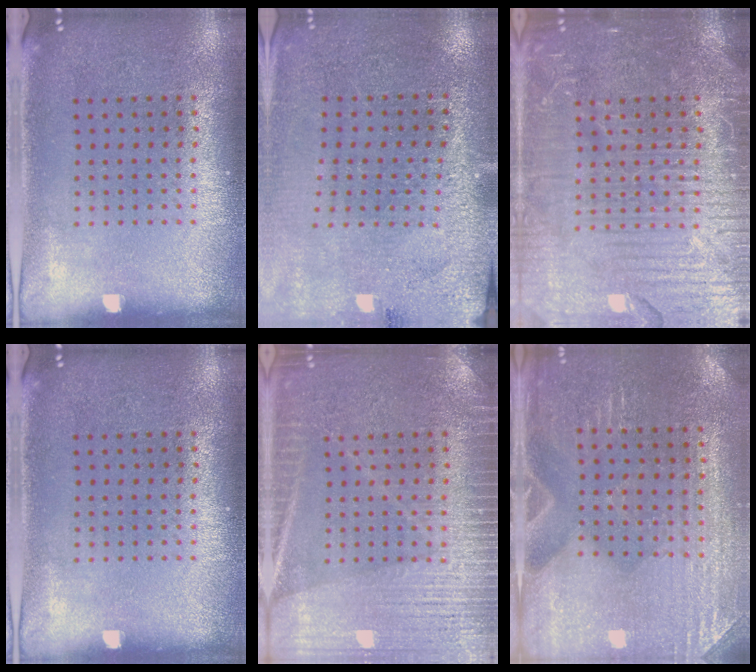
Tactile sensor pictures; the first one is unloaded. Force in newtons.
{"total": 2.8, "press": 2.8, "slide": 0.1}
{"total": 7.0, "press": 7.0, "slide": 0.9}
{"total": 0.0}
{"total": 4.9, "press": 4.9, "slide": 0.7}
{"total": 3.0, "press": 3.0, "slide": 0.2}